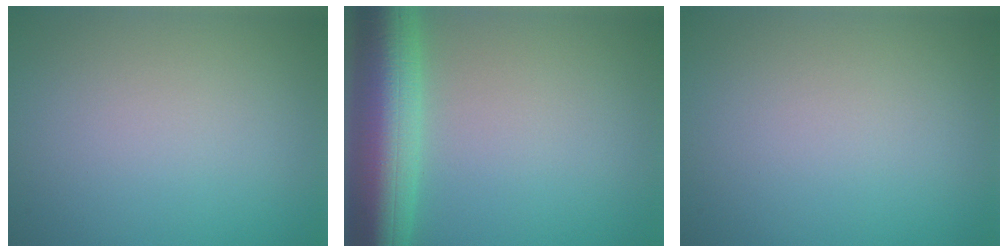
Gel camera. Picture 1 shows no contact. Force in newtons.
{"total": 9.3, "press": 9.3, "slide": 0.3}
{"total": 0.0}